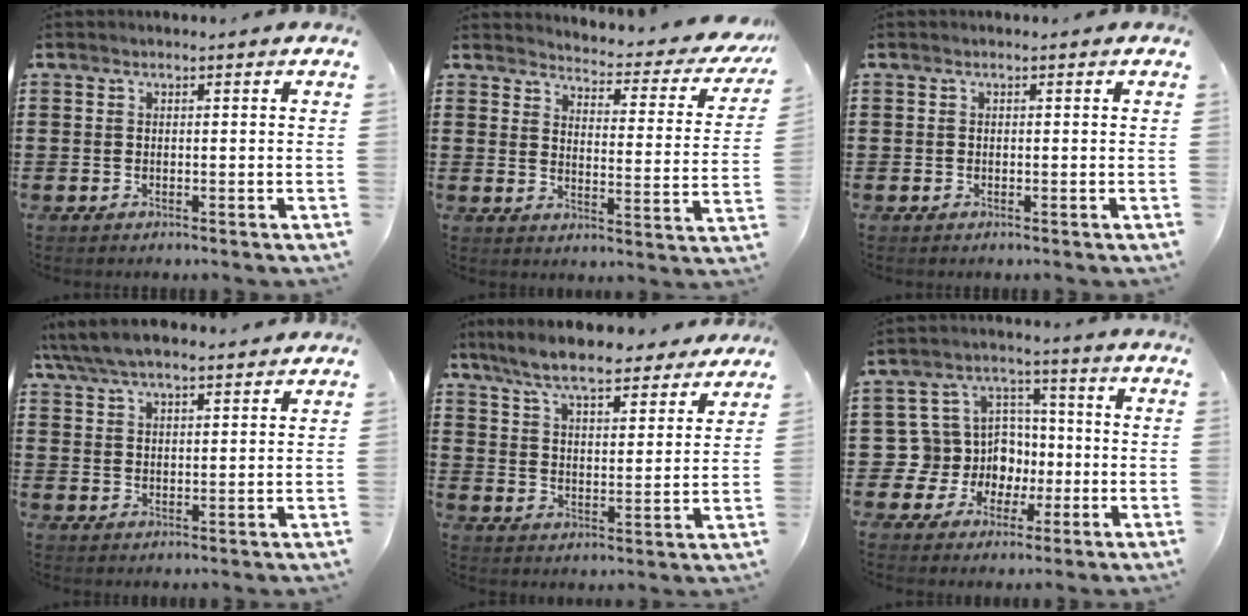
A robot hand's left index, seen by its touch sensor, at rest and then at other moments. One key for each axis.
{"total": 3.3, "fx": 3.1, "fy": 0.1, "fz": 1.1, "tx": -0.035, "ty": -0.034, "tz": 0.045}
{"total": 0.0}
{"total": 5.6, "fx": 5.0, "fy": 1.2, "fz": 2.2, "tx": -0.058, "ty": -0.009, "tz": 0.091}
{"total": 8.1, "fx": 7.3, "fy": 0.9, "fz": 3.3, "tx": -0.092, "ty": -0.030, "tz": 0.131}
{"total": 9.8, "fx": -0.6, "fy": 9.5, "fz": 2.6, "tx": -0.106, "ty": -0.001, "tz": -0.001}